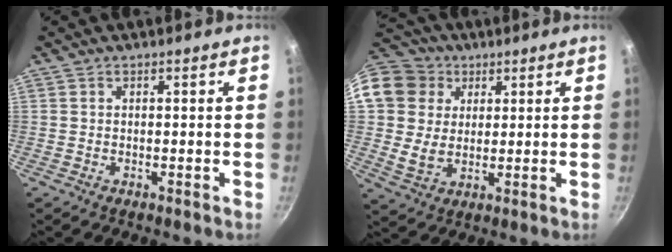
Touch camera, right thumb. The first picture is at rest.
{"total": 15.9, "force": [6.1, 13.2, 6.3], "torque": [-0.123, 0.003, 0.109]}